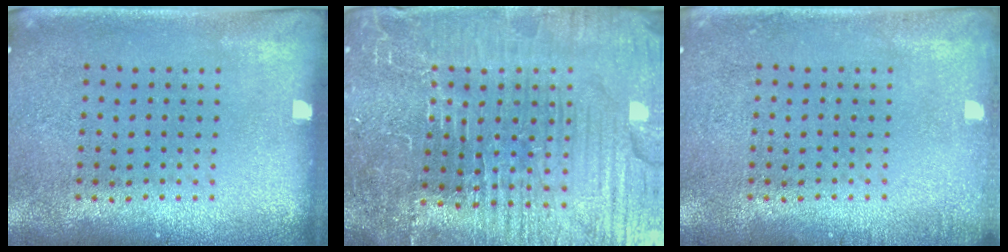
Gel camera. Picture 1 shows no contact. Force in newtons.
{"total": 6.4, "press": 5.8, "slide": 2.6}
{"total": 1.1, "press": 1.0, "slide": 0.2}